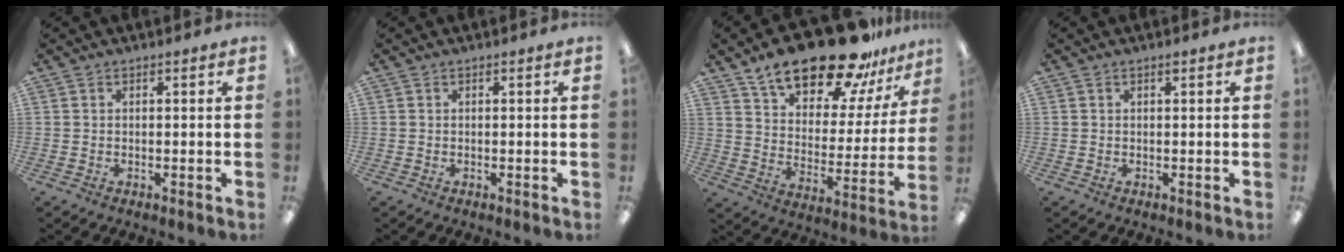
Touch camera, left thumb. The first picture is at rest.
{"total": 0.0}
{"total": 21.9, "force": [17.3, 7.8, 10.9], "torque": [-0.177, -0.117, 0.297]}
{"total": 0.6, "force": [0.5, 0.1, 0.4], "torque": [-0.010, 0.002, 0.008]}